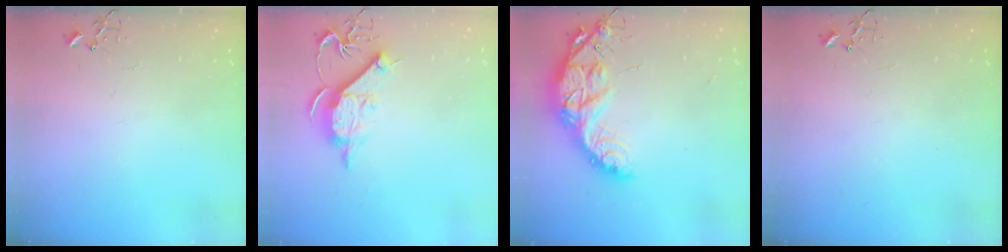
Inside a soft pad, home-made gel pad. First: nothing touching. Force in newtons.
{"total": 11.7, "press": 11.7, "slide": 0.6}
{"total": 17.5, "press": 17.4, "slide": 1.4}
{"total": 0.0}